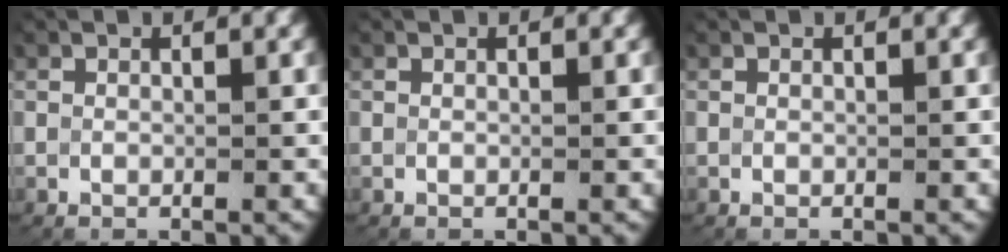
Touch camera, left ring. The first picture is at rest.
{"total": 0.0}
{"total": 0.0}